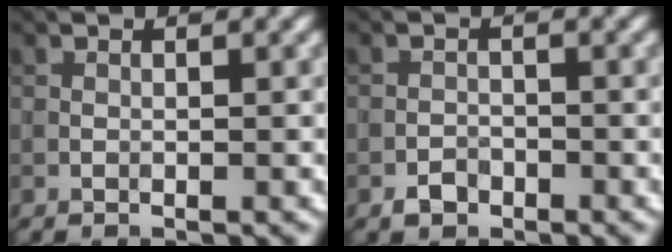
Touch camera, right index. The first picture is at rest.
{"total": 1.4, "force": [-1.0, 0.9, 0.4], "torque": [0.000, 0.003, -0.019]}